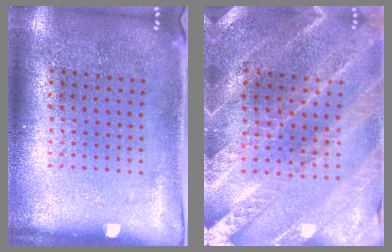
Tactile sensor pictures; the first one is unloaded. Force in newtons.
{"total": 2.4, "press": 2.4, "slide": 0.3}